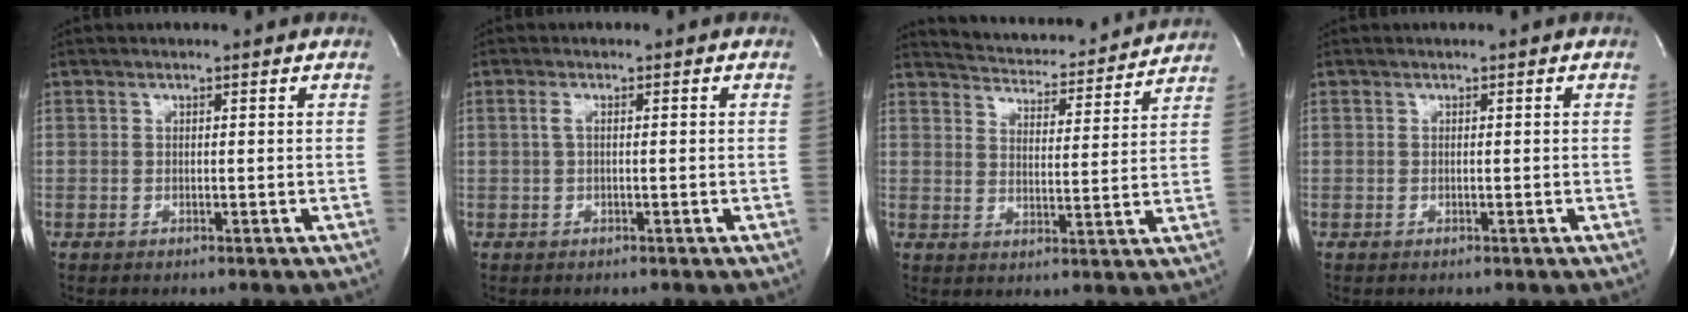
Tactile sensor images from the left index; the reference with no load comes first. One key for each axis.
{"total": 1.4, "fx": 0.1, "fy": 0.4, "fz": 1.3, "tx": -0.031, "ty": 0.003, "tz": 0.002}
{"total": 14.2, "fx": 13.8, "fy": 2.1, "fz": 2.8, "tx": -0.040, "ty": -0.010, "tz": 0.178}
{"total": 0.0}